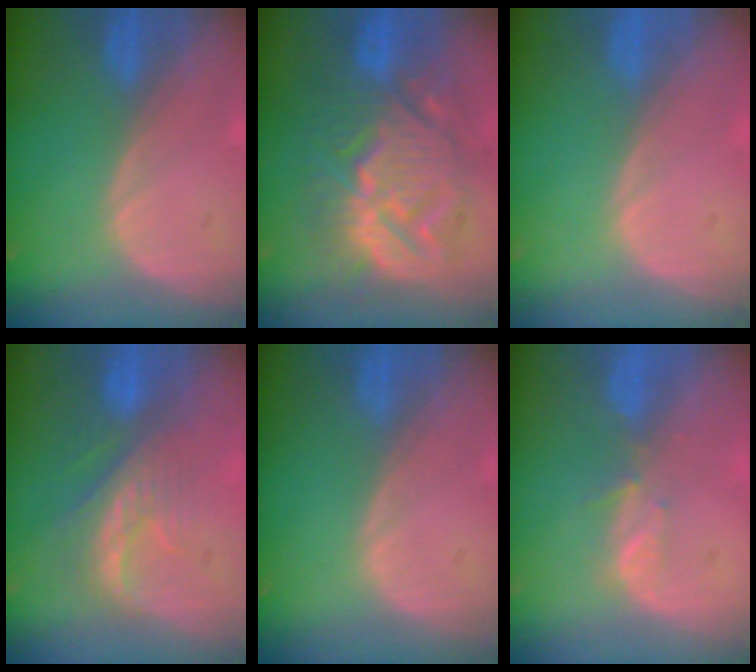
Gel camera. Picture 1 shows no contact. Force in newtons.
{"total": 13.4, "press": 13.4, "slide": 1.5}
{"total": 0.0}
{"total": 8.0, "press": 7.3, "slide": 3.4}
{"total": 0.0}
{"total": 2.3, "press": 2.1, "slide": 0.8}